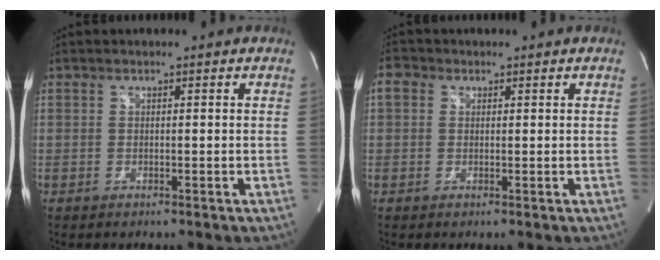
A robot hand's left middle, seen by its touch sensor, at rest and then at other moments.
{"total": 2.2, "force": [0.7, 1.9, 0.9], "torque": [-0.019, 0.015, 0.011]}